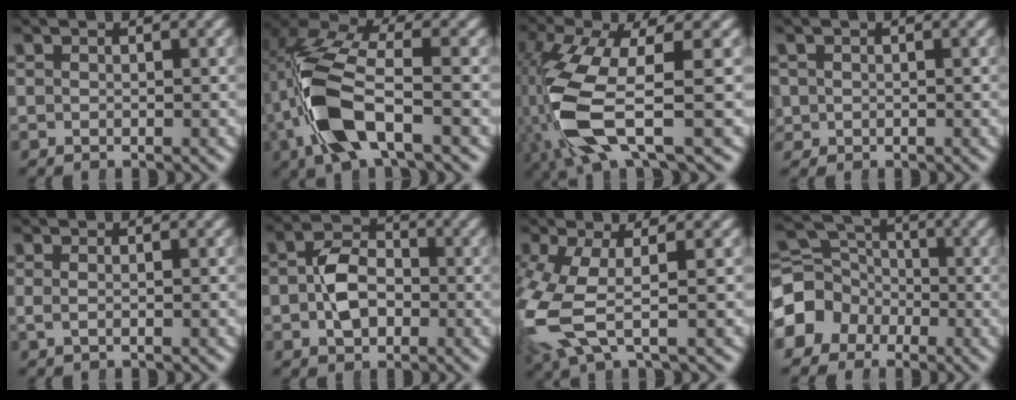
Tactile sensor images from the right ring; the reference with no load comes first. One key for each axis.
{"total": 8.2, "fx": 0.0, "fy": 4.2, "fz": 7.0, "tx": -0.161, "ty": -0.010, "tz": 0.001}
{"total": 8.5, "fx": -0.8, "fy": 3.5, "fz": 7.7, "tx": -0.195, "ty": -0.028, "tz": 0.010}
{"total": 1.0, "fx": 0.0, "fy": 1.0, "fz": 0.1, "tx": -0.004, "ty": -0.009, "tz": 0.008}
{"total": 0.6, "fx": 0.1, "fy": -0.4, "fz": 0.5, "tx": -0.010, "ty": -0.003, "tz": 0.005}
{"total": 4.8, "fx": -0.4, "fy": 3.5, "fz": 3.4, "tx": -0.051, "ty": -0.005, "tz": -0.006}
{"total": 6.2, "fx": -0.9, "fy": 3.7, "fz": 4.9, "tx": -0.139, "ty": -0.024, "tz": 0.000}
{"total": 9.3, "fx": -1.0, "fy": 8.4, "fz": 4.0, "tx": -0.080, "ty": -0.022, "tz": -0.020}